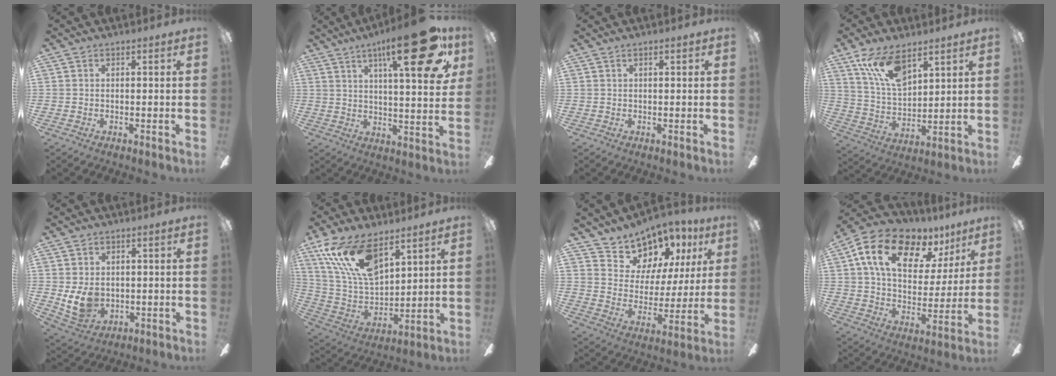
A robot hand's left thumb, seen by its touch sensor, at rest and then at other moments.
{"total": 22.8, "force": [11.7, 6.7, 18.4], "torque": [-0.252, -0.055, 0.170]}
{"total": 1.2, "force": [0.7, 0.2, 1.0], "torque": [-0.020, 0.001, 0.011]}
{"total": 13.3, "force": [8.8, 5.9, 8.1], "torque": [-0.159, -0.029, 0.164]}
{"total": 8.3, "force": [0.7, 6.5, 5.2], "torque": [-0.111, -0.010, 0.012]}
{"total": 18.4, "force": [11.4, 8.6, 11.6], "torque": [-0.254, -0.052, 0.207]}
{"total": 11.5, "force": [9.6, 6.4, 1.3], "torque": [-0.043, -0.086, 0.183]}
{"total": 18.6, "force": [10.8, 10.7, 10.8], "torque": [-0.193, -0.044, 0.189]}